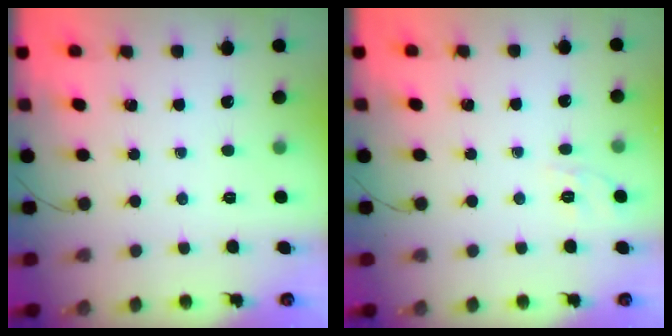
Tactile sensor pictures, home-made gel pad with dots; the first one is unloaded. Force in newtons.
{"total": 1.7, "press": 0.5, "slide": 1.6}